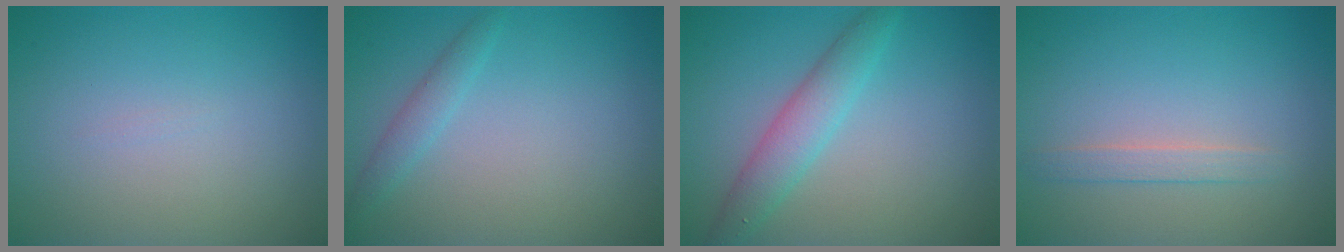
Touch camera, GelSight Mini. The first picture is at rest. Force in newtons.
{"total": 1.5, "press": 1.5, "slide": 0.1}
{"total": 3.0, "press": 3.0, "slide": 0.1}
{"total": 1.4, "press": 1.4, "slide": 0.1}